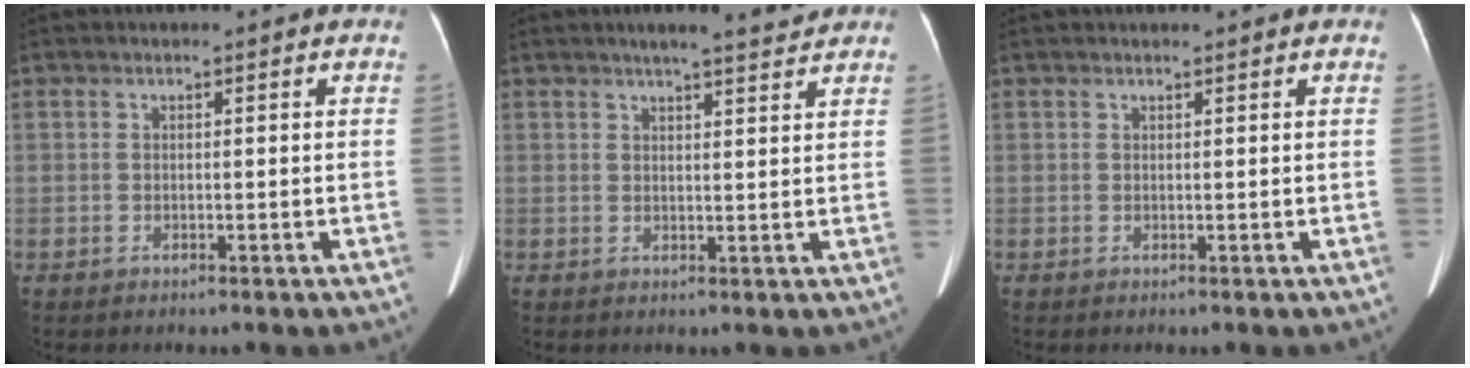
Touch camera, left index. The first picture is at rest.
{"total": 5.2, "force": [4.6, 0.4, 2.4], "torque": [-0.037, 0.008, 0.061]}
{"total": 1.8, "force": [1.6, 0.2, 0.6], "torque": [-0.007, 0.021, 0.027]}